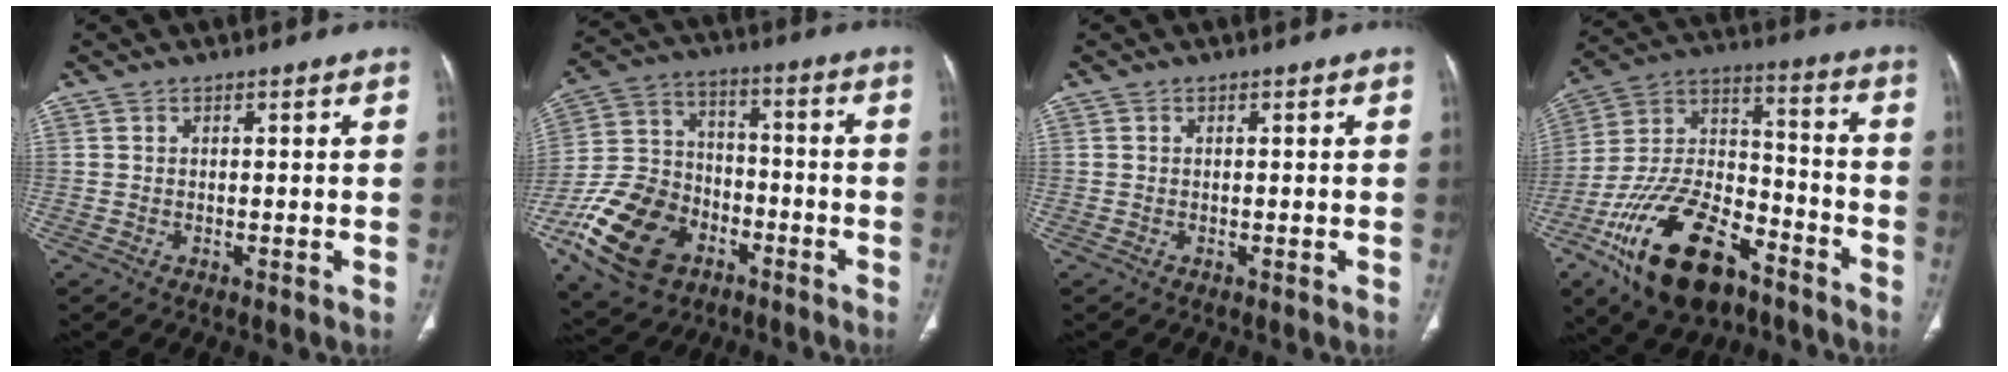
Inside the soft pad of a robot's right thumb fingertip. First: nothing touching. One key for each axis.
{"total": 19.4, "fx": -9.0, "fy": 13.4, "fz": 10.7, "tx": -0.197, "ty": 0.058, "tz": -0.159}
{"total": 0.0}
{"total": 23.5, "fx": -13.4, "fy": 11.9, "fz": 15.2, "tx": -0.287, "ty": 0.069, "tz": -0.232}